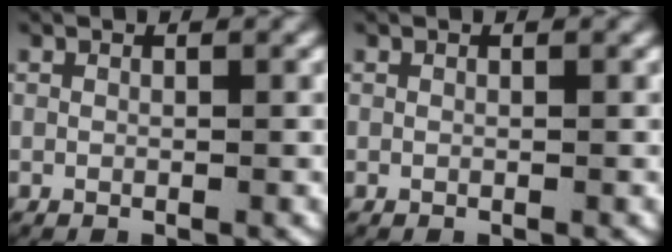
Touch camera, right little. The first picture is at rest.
{"total": 0.0}